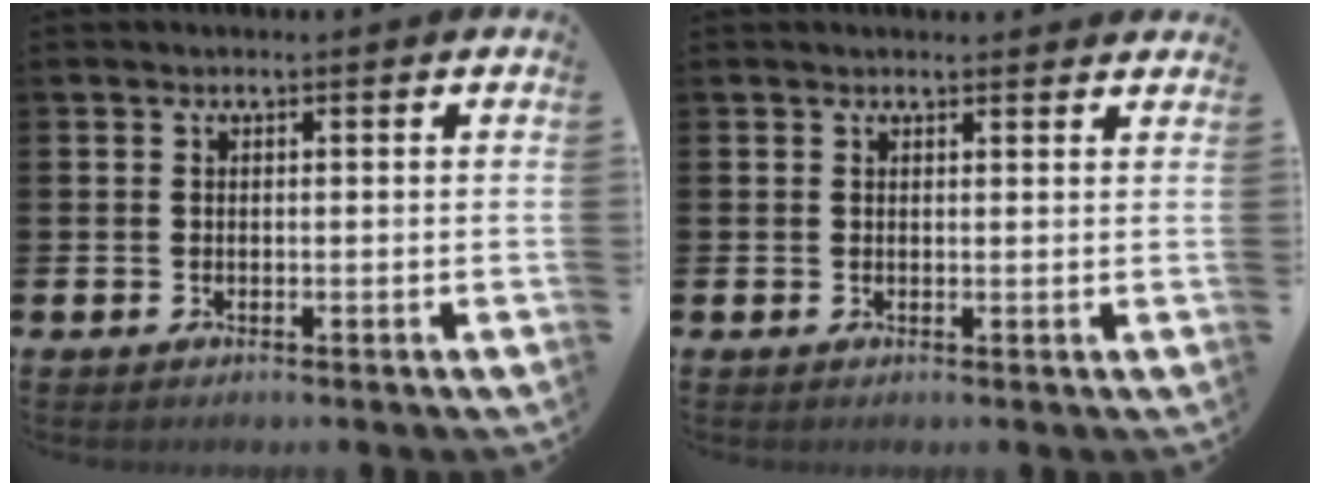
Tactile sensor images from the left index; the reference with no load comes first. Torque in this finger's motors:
{"motor_torque": [0.96, -1.18, 0.30, 0.05]}